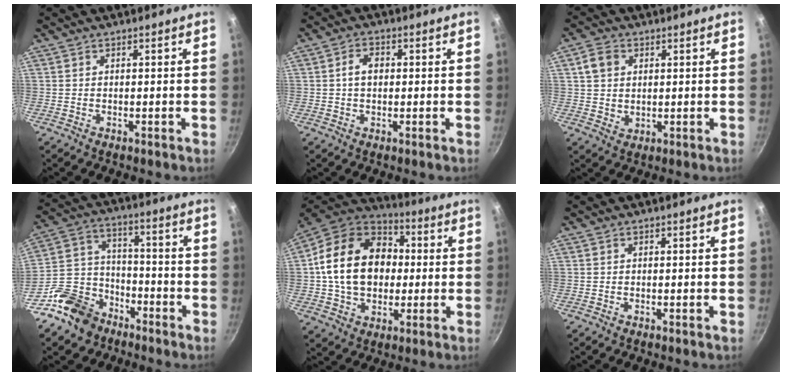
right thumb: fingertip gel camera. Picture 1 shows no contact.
{"total": 3.8, "force": [0.3, 2.7, 2.7], "torque": [-0.036, 0.011, 0.000]}
{"total": 5.4, "force": [1.7, 4.3, 2.8], "torque": [-0.042, -0.005, 0.030]}
{"total": 9.7, "force": [-5.8, 6.8, 3.8], "torque": [-0.057, 0.048, -0.112]}
{"total": 21.7, "force": [1.5, 16.4, 14.2], "torque": [-0.226, 0.033, 0.020]}
{"total": 0.0}